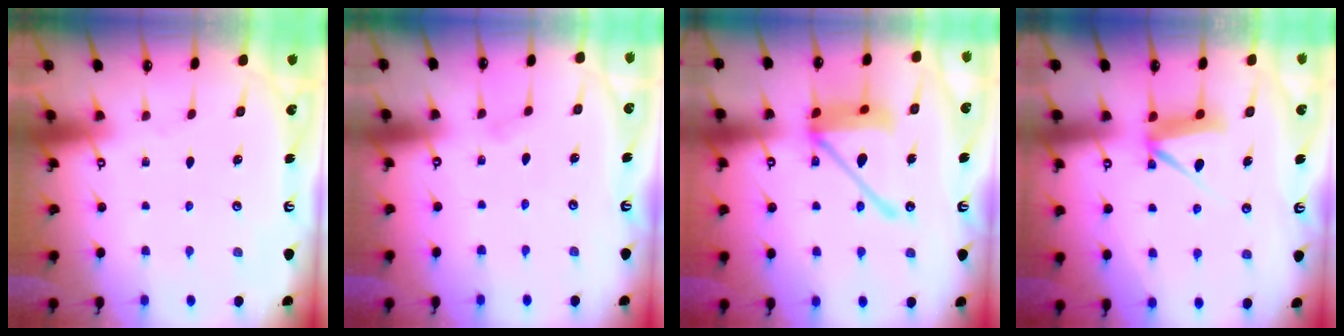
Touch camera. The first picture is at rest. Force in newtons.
{"total": 3.9, "press": 3.9, "slide": 0.5}
{"total": 16.3, "press": 16.2, "slide": 2.2}
{"total": 8.2, "press": 8.1, "slide": 0.6}